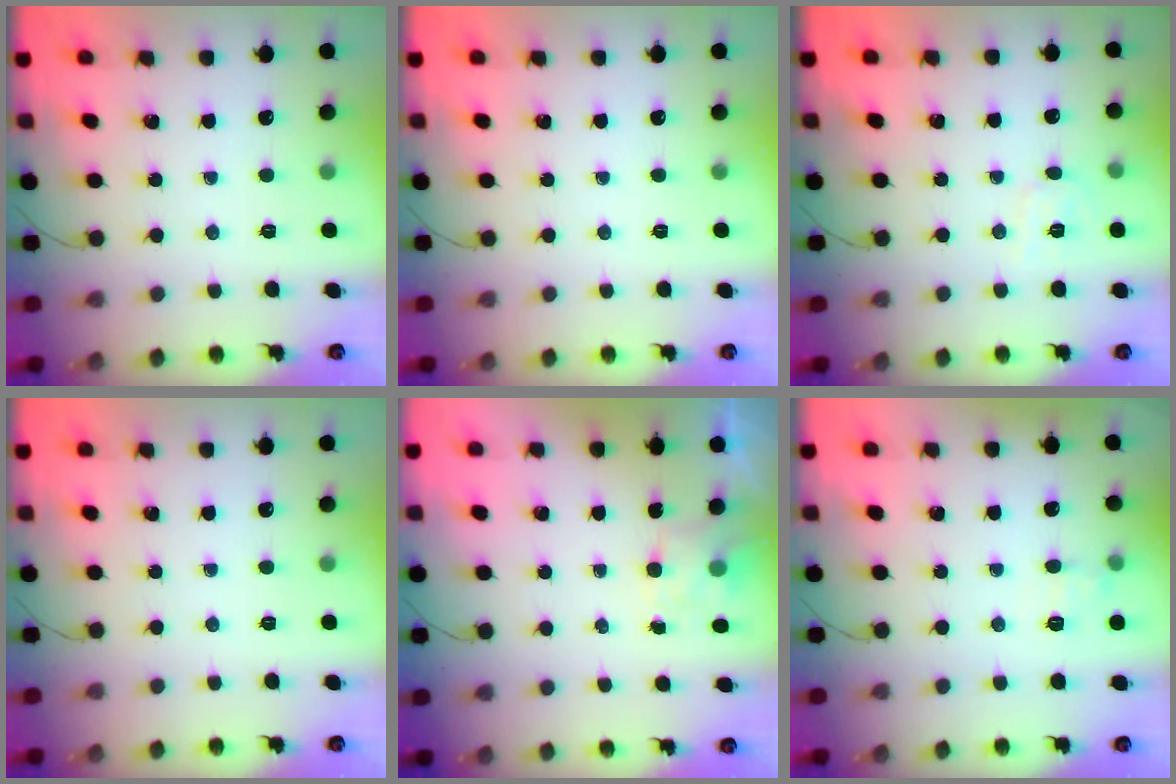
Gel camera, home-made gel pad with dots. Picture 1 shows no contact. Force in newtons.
{"total": 0.0}
{"total": 4.7, "press": 4.4, "slide": 1.5}
{"total": 0.0}
{"total": 3.9, "press": 3.8, "slide": 1.0}
{"total": 7.5, "press": 7.3, "slide": 2.0}